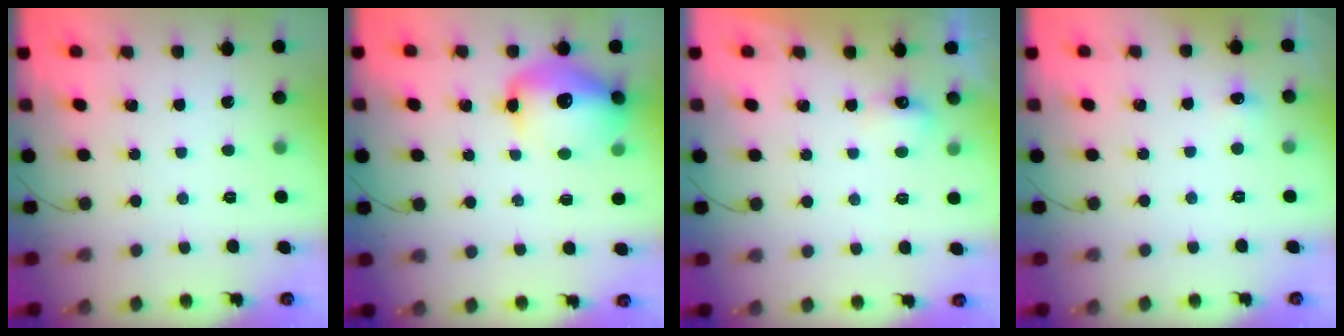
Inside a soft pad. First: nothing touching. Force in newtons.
{"total": 14.5, "press": 13.9, "slide": 4.2}
{"total": 3.7, "press": 3.5, "slide": 1.2}
{"total": 3.9, "press": 3.8, "slide": 1.0}